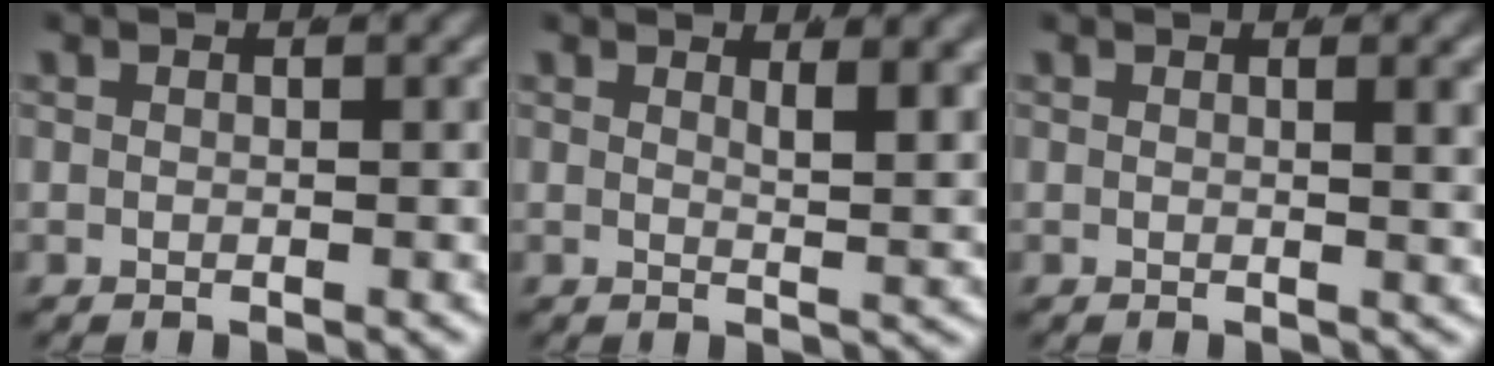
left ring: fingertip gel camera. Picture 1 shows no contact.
{"total": 2.8, "force": [1.8, -0.2, 2.1], "torque": [-0.025, -0.018, 0.034]}
{"total": 1.3, "force": [0.5, -0.3, 1.1], "torque": [-0.012, -0.002, 0.008]}